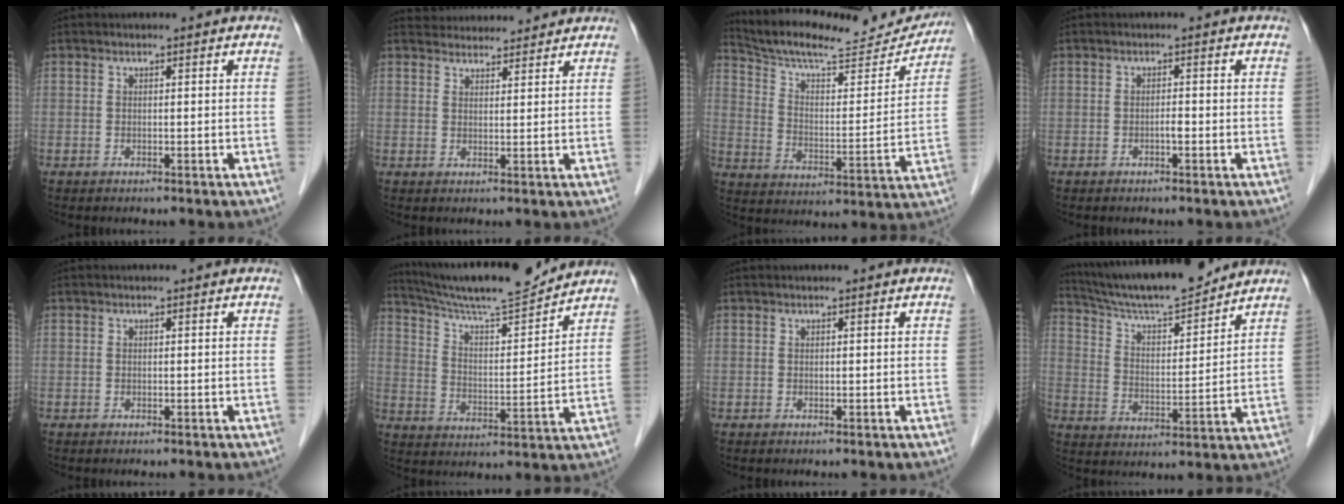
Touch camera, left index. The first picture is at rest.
{"total": 7.3, "force": [7.1, 1.5, 0.9], "torque": [-0.008, 0.023, 0.093]}
{"total": 20.5, "force": [19.2, 3.5, 6.2], "torque": [-0.105, -0.017, 0.276]}
{"total": 0.8, "force": [-0.5, 0.1, 0.7], "torque": [-0.010, 0.000, -0.011]}
{"total": 0.0}
{"total": 15.4, "force": [14.5, 0.3, 5.2], "torque": [-0.098, -0.001, 0.236]}
{"total": 0.0}
{"total": 14.8, "force": [13.7, 1.2, 5.4], "torque": [-0.100, 0.002, 0.230]}